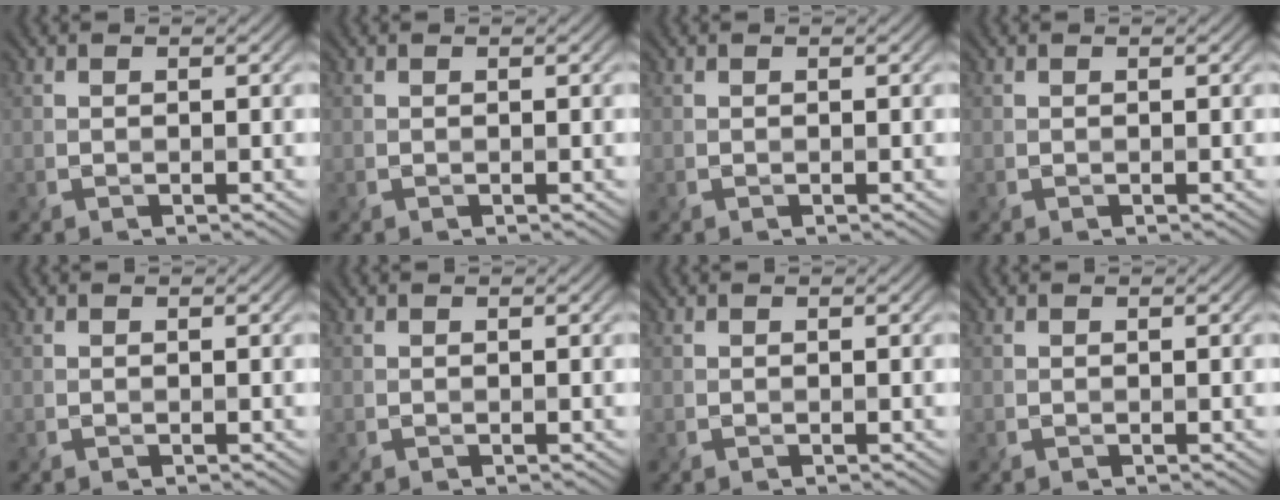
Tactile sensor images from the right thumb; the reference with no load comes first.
{"total": 0.0}
{"total": 0.0}
{"total": 0.0}
{"total": 0.0}
{"total": 0.0}
{"total": 0.0}
{"total": 0.0}